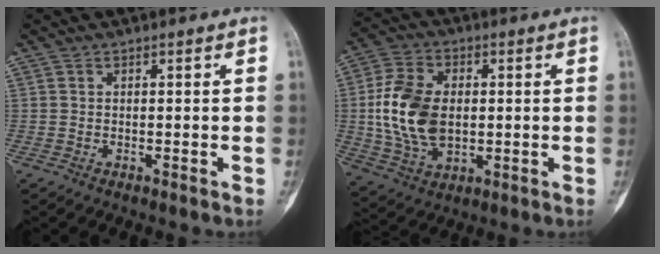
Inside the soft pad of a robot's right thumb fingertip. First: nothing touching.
{"total": 14.4, "force": [0.3, 9.3, 11.0], "torque": [-0.211, 0.001, 0.011]}